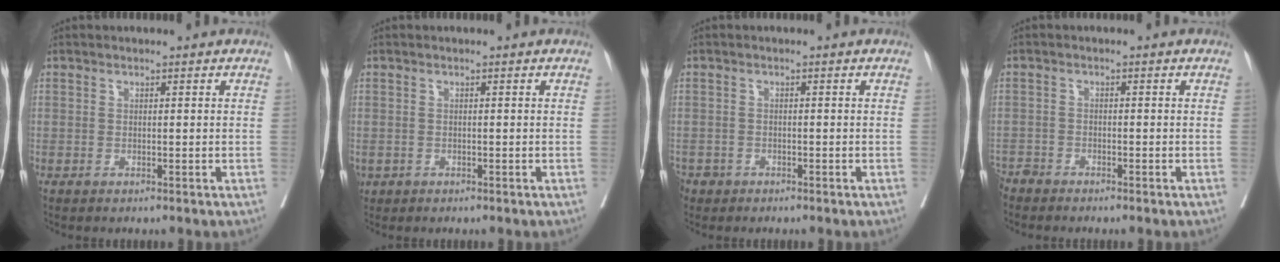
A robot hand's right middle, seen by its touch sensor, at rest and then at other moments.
{"total": 1.4, "force": [-0.7, 1.2, 0.3], "torque": [-0.011, 0.000, -0.006]}
{"total": 3.2, "force": [-2.3, 2.2, 0.2], "torque": [-0.003, 0.003, -0.044]}
{"total": 2.3, "force": [-2.3, 0.3, -0.2], "torque": [0.011, -0.008, -0.046]}